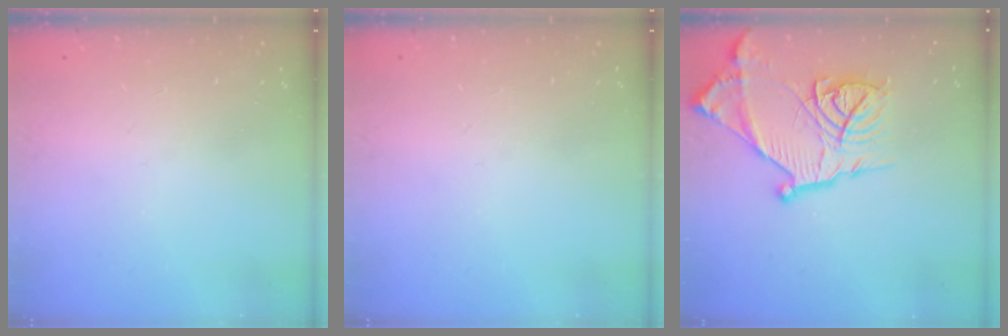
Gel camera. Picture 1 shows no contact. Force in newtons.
{"total": 0.0}
{"total": 18.7, "press": 18.6, "slide": 1.4}